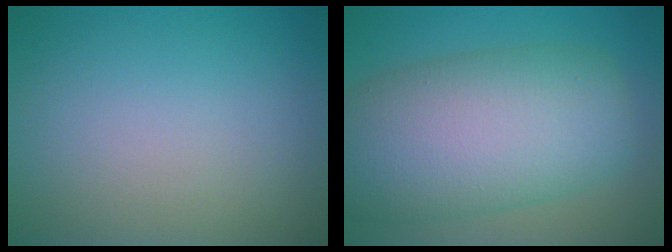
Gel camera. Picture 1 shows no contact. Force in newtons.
{"total": 11.3, "press": 11.3, "slide": 0.3}